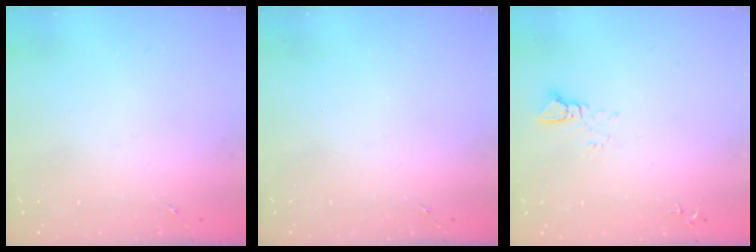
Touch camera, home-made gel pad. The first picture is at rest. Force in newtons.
{"total": 0.0}
{"total": 3.6, "press": 3.6, "slide": 0.3}